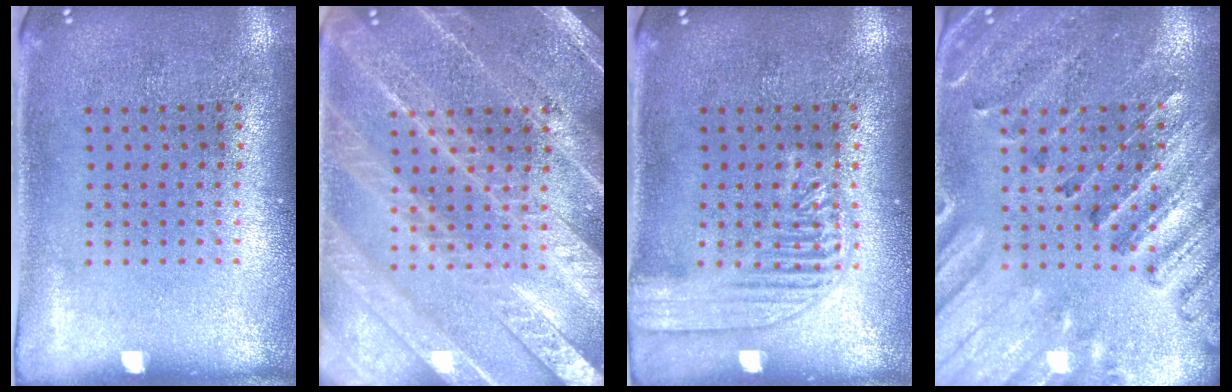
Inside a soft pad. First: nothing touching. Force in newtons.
{"total": 5.4, "press": 5.3, "slide": 0.8}
{"total": 2.5, "press": 2.5, "slide": 0.3}
{"total": 2.7, "press": 2.6, "slide": 0.8}